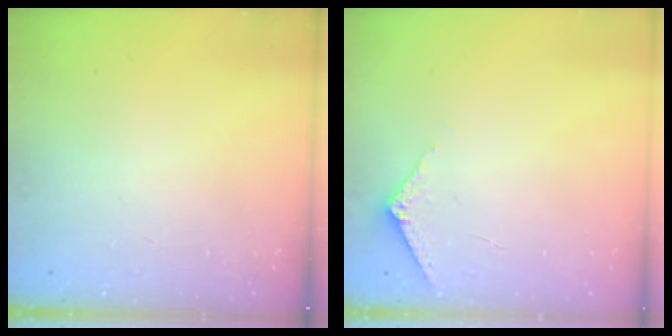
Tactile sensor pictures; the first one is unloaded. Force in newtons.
{"total": 2.9, "press": 2.9, "slide": 0.3}